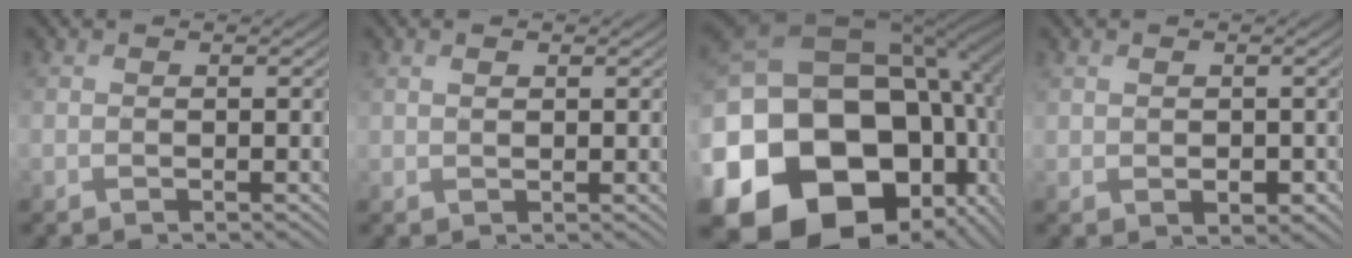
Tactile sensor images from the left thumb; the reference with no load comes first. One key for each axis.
{"total": 1.2, "fx": 0.6, "fy": 0.7, "fz": 0.7, "tx": -0.016, "ty": 0.000, "tz": 0.014}
{"total": 23.8, "fx": -5.8, "fy": 18.4, "fz": 13.9, "tx": -0.331, "ty": -0.049, "tz": -0.090}
{"total": 2.4, "fx": 0.1, "fy": 1.8, "fz": 1.6, "tx": -0.036, "ty": -0.011, "tz": 0.009}